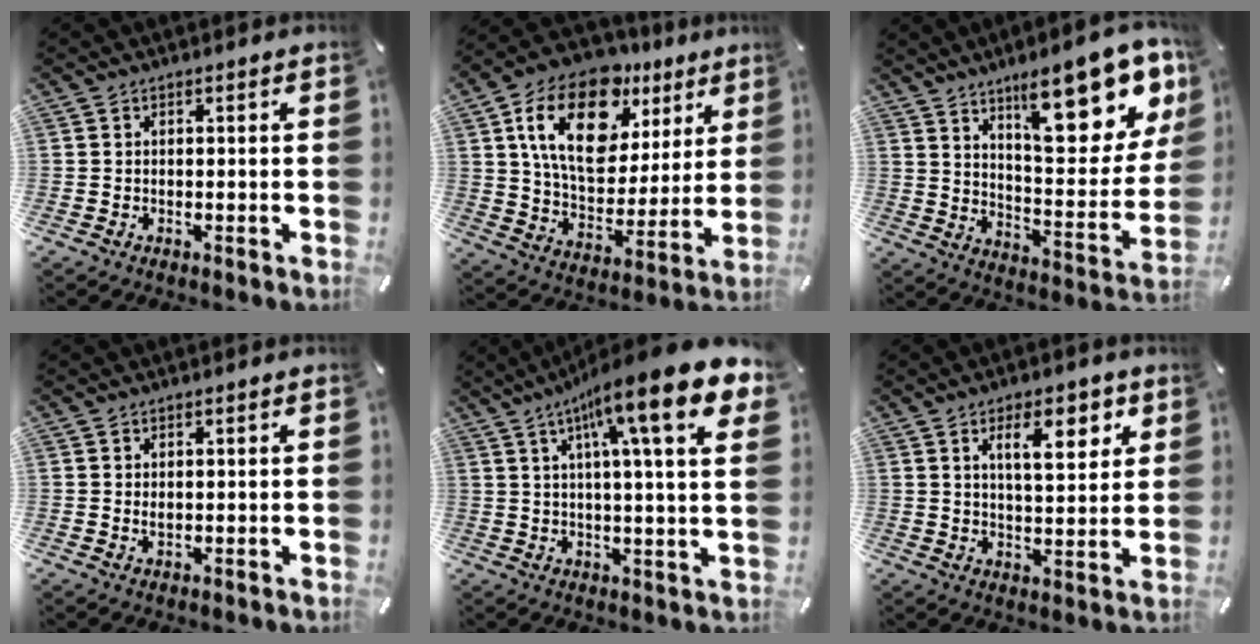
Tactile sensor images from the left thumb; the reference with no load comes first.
{"total": 20.8, "force": [10.4, 12.9, 12.5], "torque": [-0.219, -0.044, 0.184]}
{"total": 23.0, "force": [13.9, 8.4, 16.3], "torque": [-0.215, -0.096, 0.221]}
{"total": 1.2, "force": [0.4, 0.6, 1.0], "torque": [-0.021, 0.001, 0.006]}
{"total": 19.9, "force": [10.0, 2.6, 17.0], "torque": [-0.281, -0.045, 0.143]}
{"total": 10.5, "force": [5.1, 4.2, 8.1], "torque": [-0.122, -0.014, 0.079]}